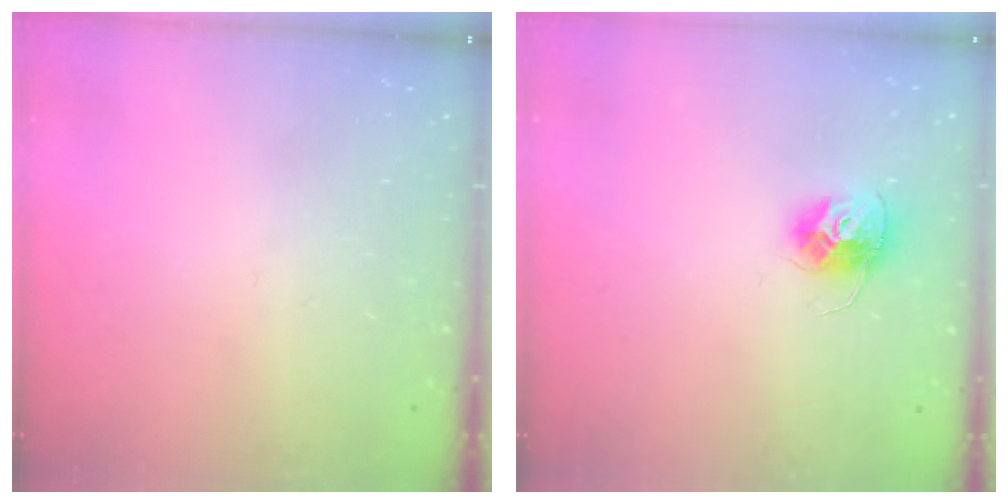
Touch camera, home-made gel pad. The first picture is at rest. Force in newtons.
{"total": 11.4, "press": 11.4, "slide": 0.9}